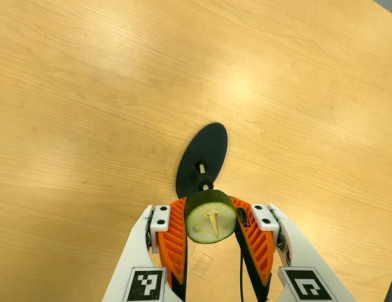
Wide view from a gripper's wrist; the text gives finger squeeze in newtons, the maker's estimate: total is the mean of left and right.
{"total": 11.7, "left": 11.1, "right": 12.4}